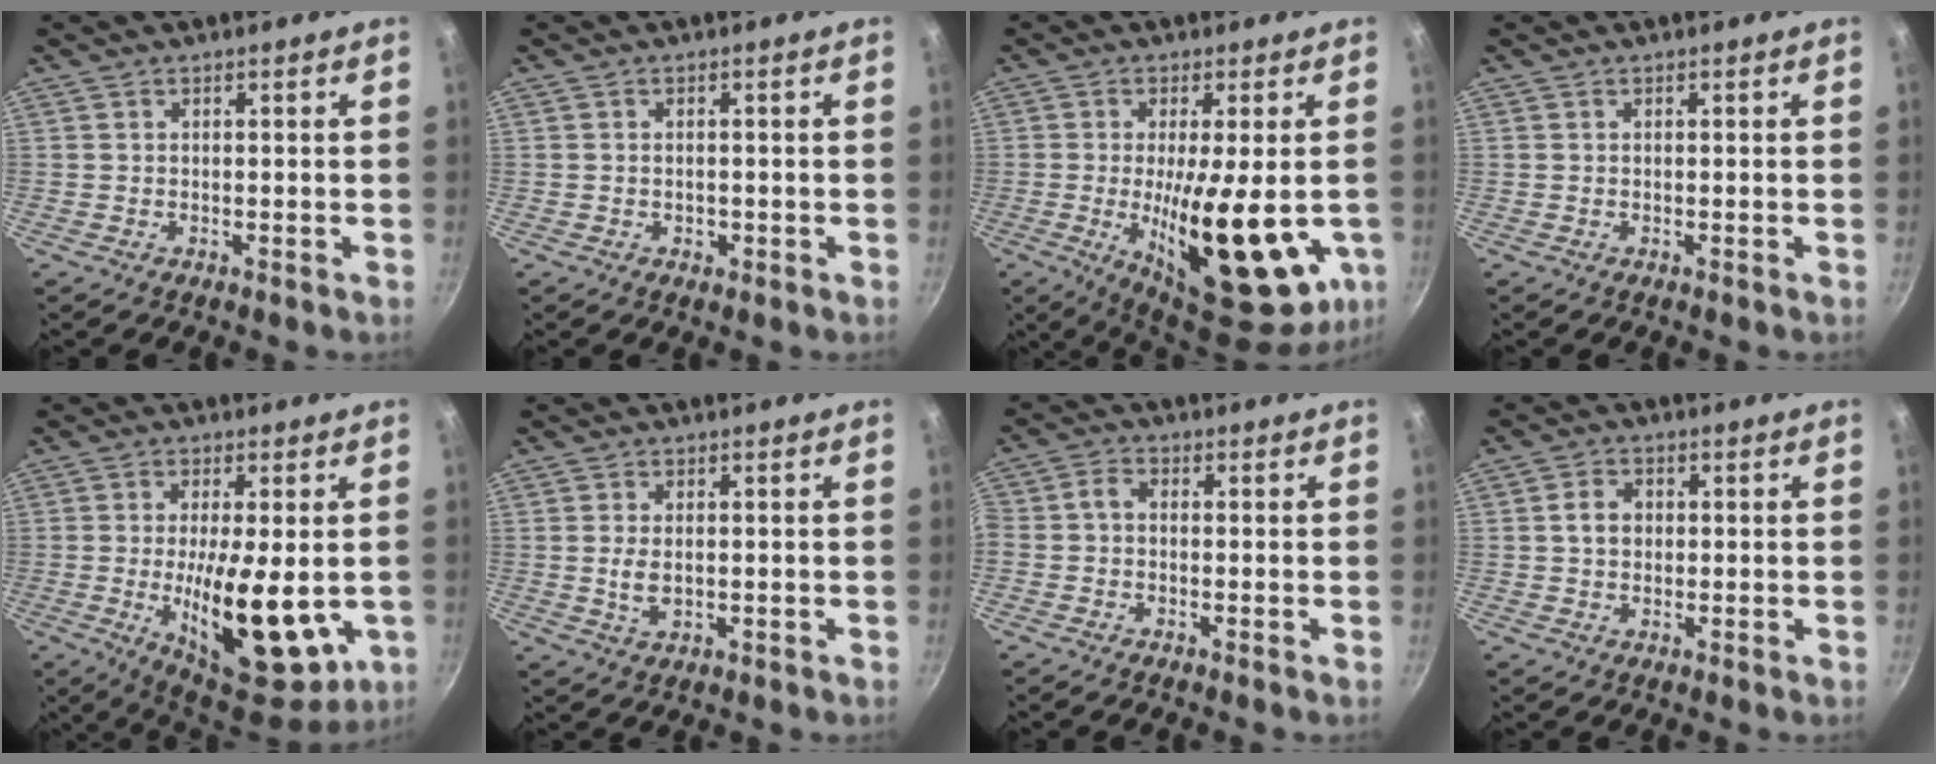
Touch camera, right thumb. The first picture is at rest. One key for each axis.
{"total": 1.3, "fx": -0.4, "fy": 1.0, "fz": 0.8, "tx": -0.009, "ty": 0.001, "tz": -0.006}
{"total": 22.3, "fx": -3.6, "fy": 7.4, "fz": 20.7, "tx": -0.296, "ty": -0.026, "tz": -0.040}
{"total": 0.0}
{"total": 18.5, "fx": -2.5, "fy": 7.3, "fz": 16.8, "tx": -0.245, "ty": -0.010, "tz": -0.025}
{"total": 3.8, "fx": -0.1, "fy": 2.2, "fz": 3.1, "tx": -0.061, "ty": -0.004, "tz": 0.002}
{"total": 2.9, "fx": -1.0, "fy": 1.9, "fz": 2.0, "tx": -0.047, "ty": 0.018, "tz": -0.032}
{"total": 3.7, "fx": 0.2, "fy": 3.0, "fz": 2.1, "tx": -0.021, "ty": 0.008, "tz": 0.000}